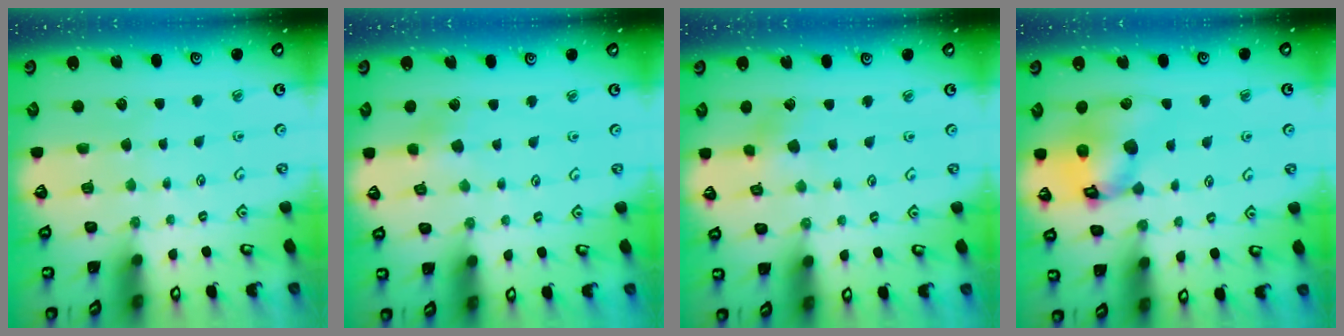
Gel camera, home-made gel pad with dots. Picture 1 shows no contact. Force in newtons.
{"total": 3.3, "press": 3.3, "slide": 0.3}
{"total": 2.6, "press": 2.5, "slide": 0.8}
{"total": 13.5, "press": 13.3, "slide": 1.7}